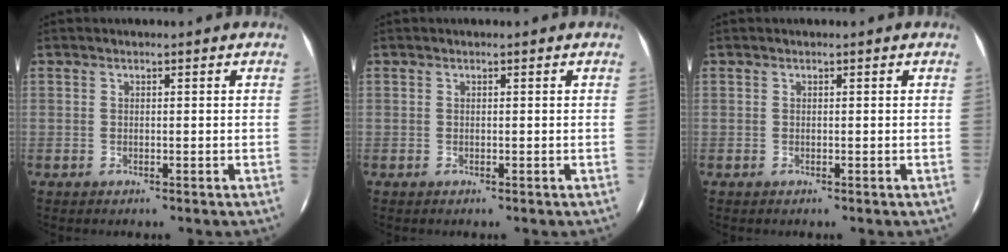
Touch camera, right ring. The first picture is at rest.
{"total": 0.0}
{"total": 0.0}